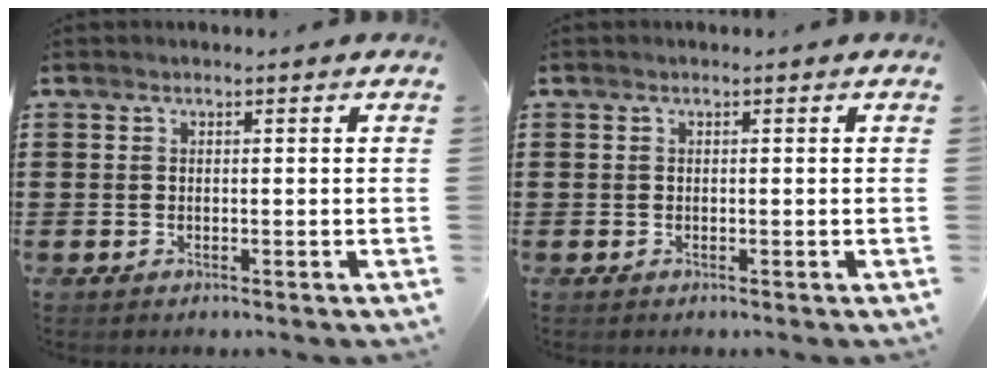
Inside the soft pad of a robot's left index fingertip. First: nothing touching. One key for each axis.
{"total": 0.0}